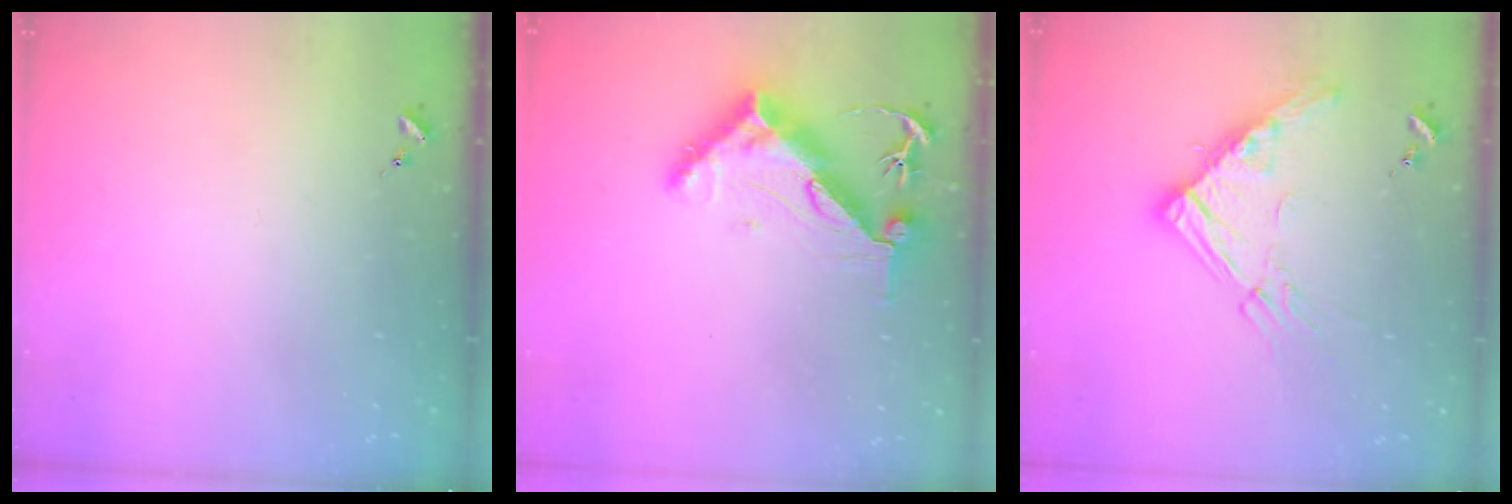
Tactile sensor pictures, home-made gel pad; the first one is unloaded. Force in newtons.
{"total": 12.8, "press": 12.8, "slide": 1.2}
{"total": 14.3, "press": 14.2, "slide": 1.4}